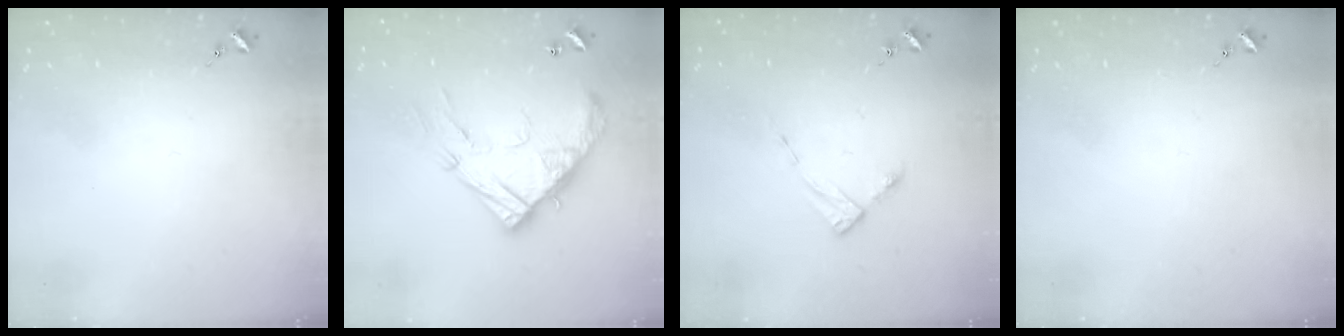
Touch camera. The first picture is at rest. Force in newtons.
{"total": 17.3, "press": 17.3, "slide": 1.4}
{"total": 2.8, "press": 2.8, "slide": 0.4}
{"total": 0.0}